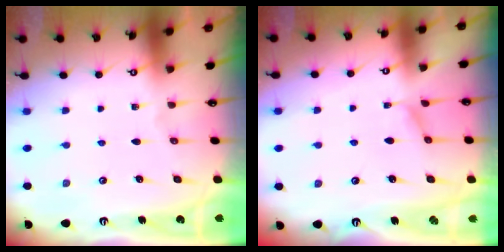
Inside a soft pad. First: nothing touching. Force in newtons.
{"total": 0.8, "press": 0.3, "slide": 0.8}